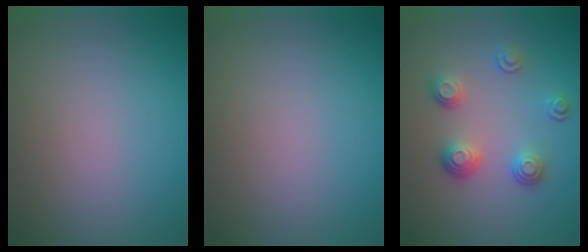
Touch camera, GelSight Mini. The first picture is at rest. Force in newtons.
{"total": 0.0}
{"total": 3.4, "press": 2.7, "slide": 2.0}